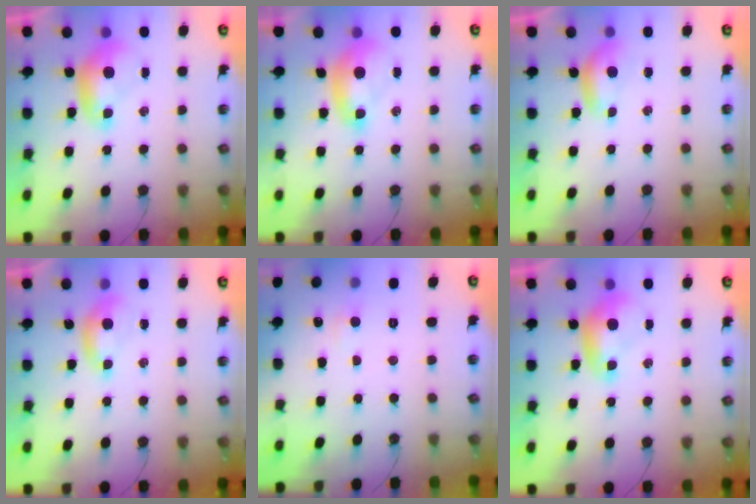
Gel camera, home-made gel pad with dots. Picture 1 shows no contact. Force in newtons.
{"total": 1.8, "press": 1.7, "slide": 0.6}
{"total": 2.1, "press": 2.0, "slide": 0.4}
{"total": 1.6, "press": 1.4, "slide": 0.6}
{"total": 1.5, "press": 1.4, "slide": 0.6}
{"total": 0.0}